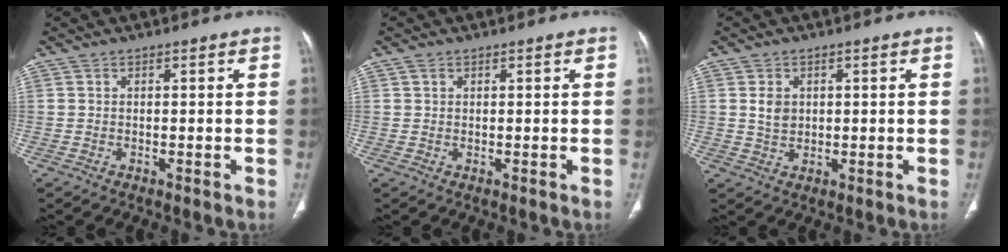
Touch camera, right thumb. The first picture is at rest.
{"total": 1.0, "force": [0.6, 0.7, 0.5], "torque": [-0.006, 0.001, 0.011]}
{"total": 3.5, "force": [0.7, 2.8, 2.0], "torque": [-0.020, -0.003, 0.015]}